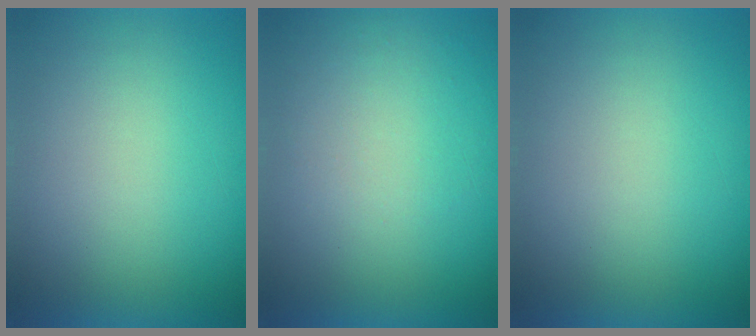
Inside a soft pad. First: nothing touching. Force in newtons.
{"total": 1.0}
{"total": 0.0}